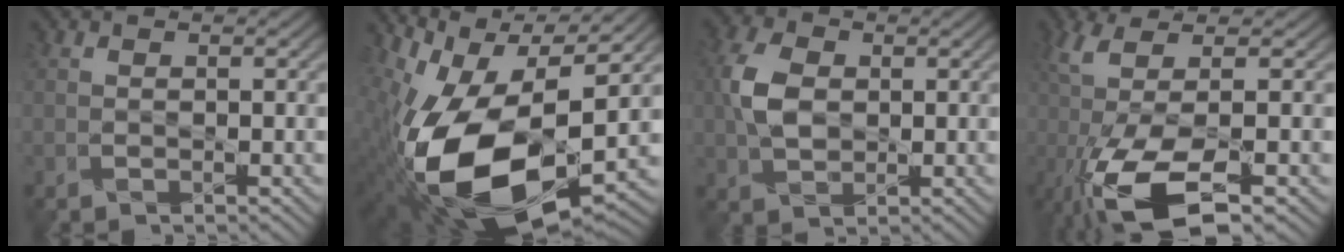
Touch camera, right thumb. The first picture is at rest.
{"total": 19.0, "force": [-2.0, 9.7, 16.2], "torque": [-0.331, -0.038, -0.019]}
{"total": 6.0, "force": [0.6, 4.1, 4.3], "torque": [-0.104, 0.006, 0.009]}
{"total": 12.3, "force": [-3.7, 3.5, 11.2], "torque": [-0.219, 0.005, -0.064]}